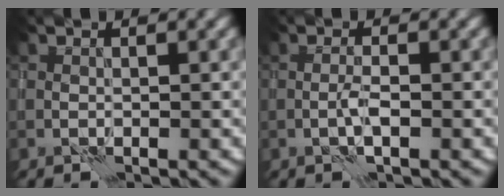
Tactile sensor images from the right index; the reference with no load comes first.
{"total": 1.2, "force": [-0.3, 0.1, 1.1], "torque": [-0.021, 0.004, -0.009]}